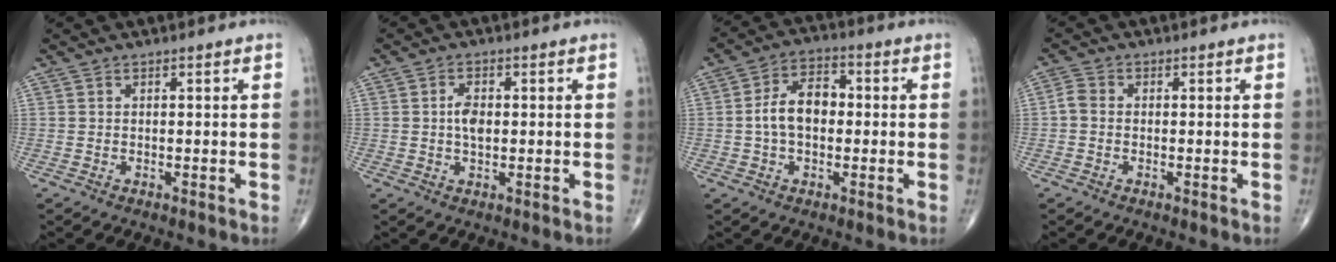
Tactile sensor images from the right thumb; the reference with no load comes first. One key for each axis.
{"total": 3.5, "fx": 0.2, "fy": 2.0, "fz": 2.8, "tx": -0.049, "ty": 0.001, "tz": 0.001}
{"total": 8.5, "fx": -0.2, "fy": 5.4, "fz": 6.6, "tx": -0.109, "ty": 0.026, "tz": -0.014}
{"total": 2.2, "fx": -0.4, "fy": 1.7, "fz": 1.4, "tx": -0.026, "ty": 0.004, "tz": -0.017}